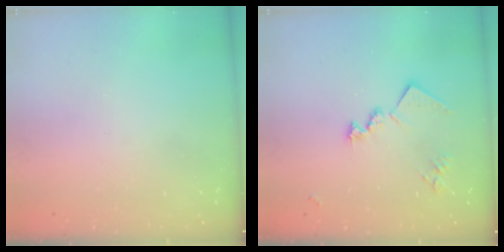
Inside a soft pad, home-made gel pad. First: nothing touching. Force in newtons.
{"total": 13.0, "press": 13.0, "slide": 0.3}